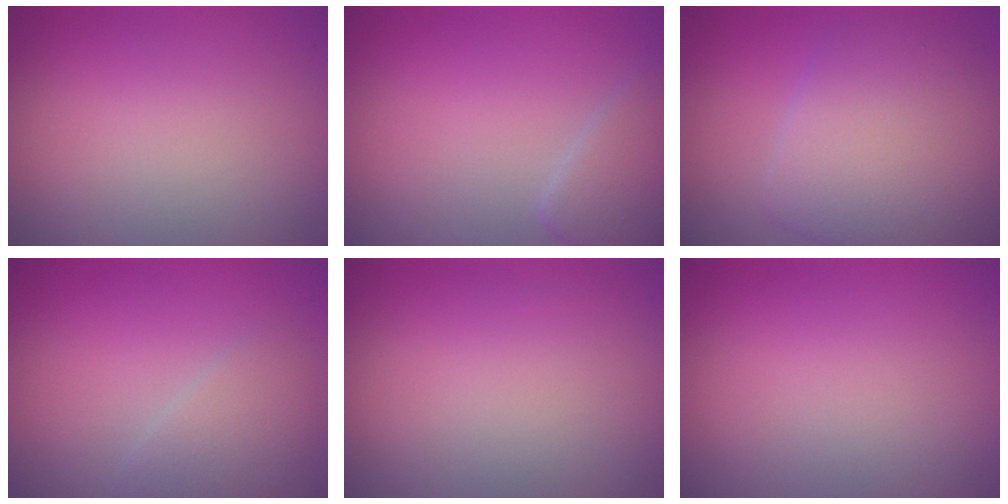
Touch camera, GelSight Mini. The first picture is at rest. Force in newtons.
{"total": 2.6, "press": 2.6, "slide": 0.1}
{"total": 7.1, "press": 7.1, "slide": 0.2}
{"total": 2.2, "press": 2.2, "slide": 0.1}
{"total": 0.0}
{"total": 0.0}